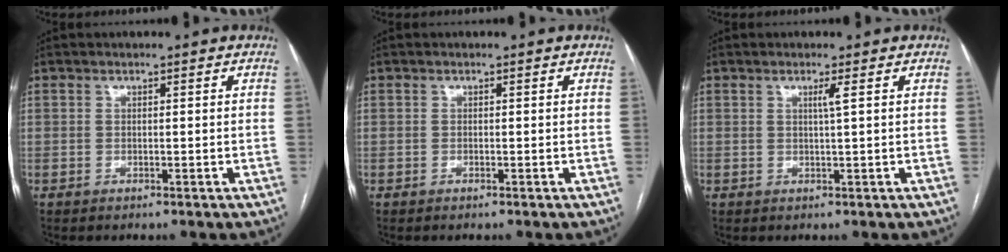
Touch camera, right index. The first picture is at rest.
{"total": 0.0}
{"total": 1.3, "force": [0.5, -0.4, 1.2], "torque": [-0.027, -0.003, 0.010]}